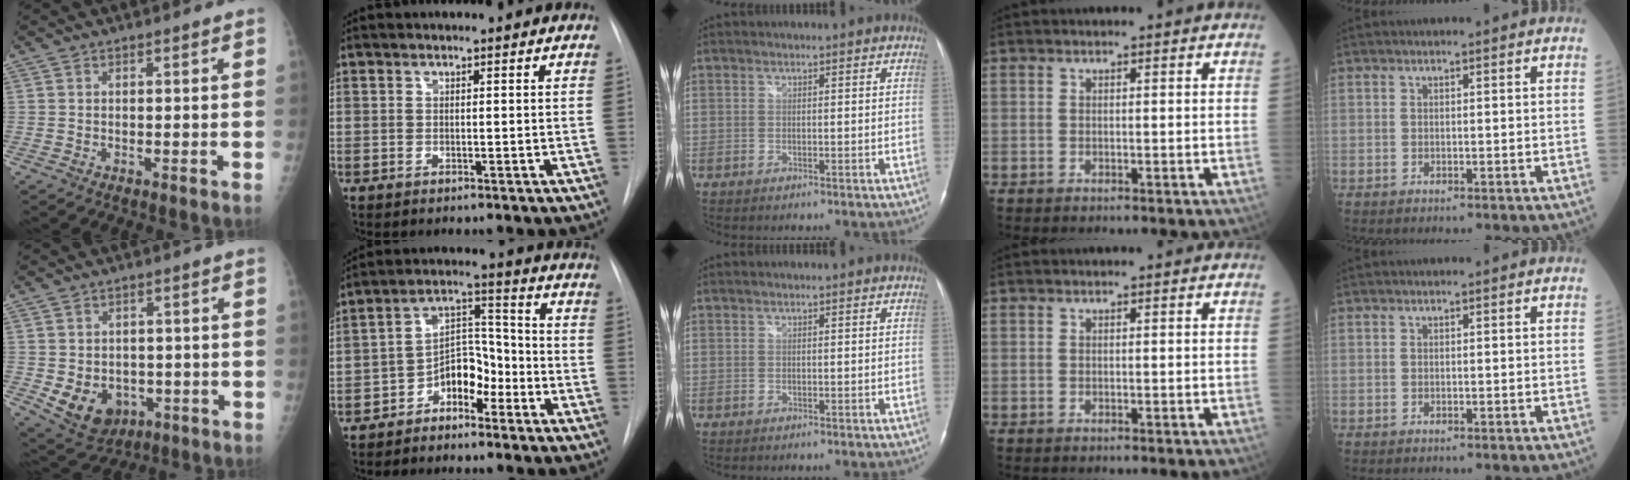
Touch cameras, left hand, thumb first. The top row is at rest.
{"thumb": {"total": 9.6, "force": [-2.5, 7.8, 5.1], "torque": [-0.062, 0.007, -0.017]}, "index": {"total": 7.6, "force": [-4.5, 4.1, 4.6], "torque": [-0.083, 0.029, -0.082]}}